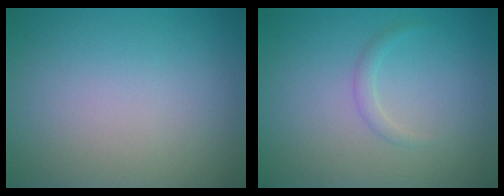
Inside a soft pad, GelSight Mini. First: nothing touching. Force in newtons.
{"total": 0.9, "press": 0.9, "slide": 0.0}